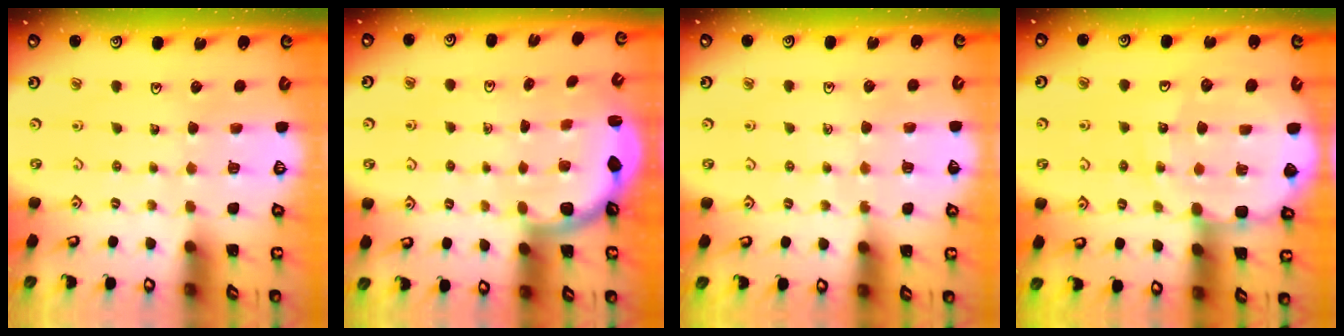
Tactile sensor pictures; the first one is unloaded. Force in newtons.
{"total": 3.3, "press": 2.9, "slide": 1.5}
{"total": 5.6, "press": 5.5, "slide": 1.4}
{"total": 11.7, "press": 11.6, "slide": 1.4}